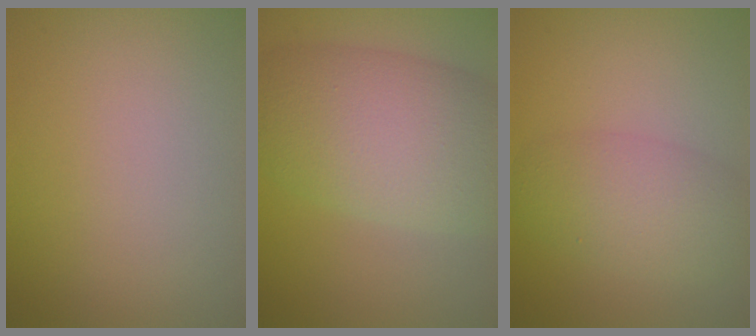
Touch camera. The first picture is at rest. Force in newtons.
{"total": 9.8, "press": 9.8, "slide": 0.3}
{"total": 4.4, "press": 4.4, "slide": 0.1}